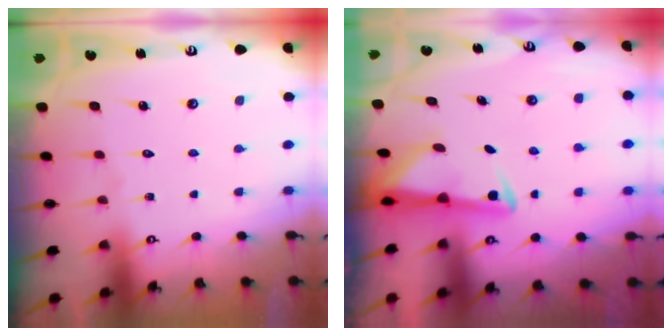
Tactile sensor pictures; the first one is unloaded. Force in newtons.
{"total": 3.0, "press": 2.9, "slide": 0.5}